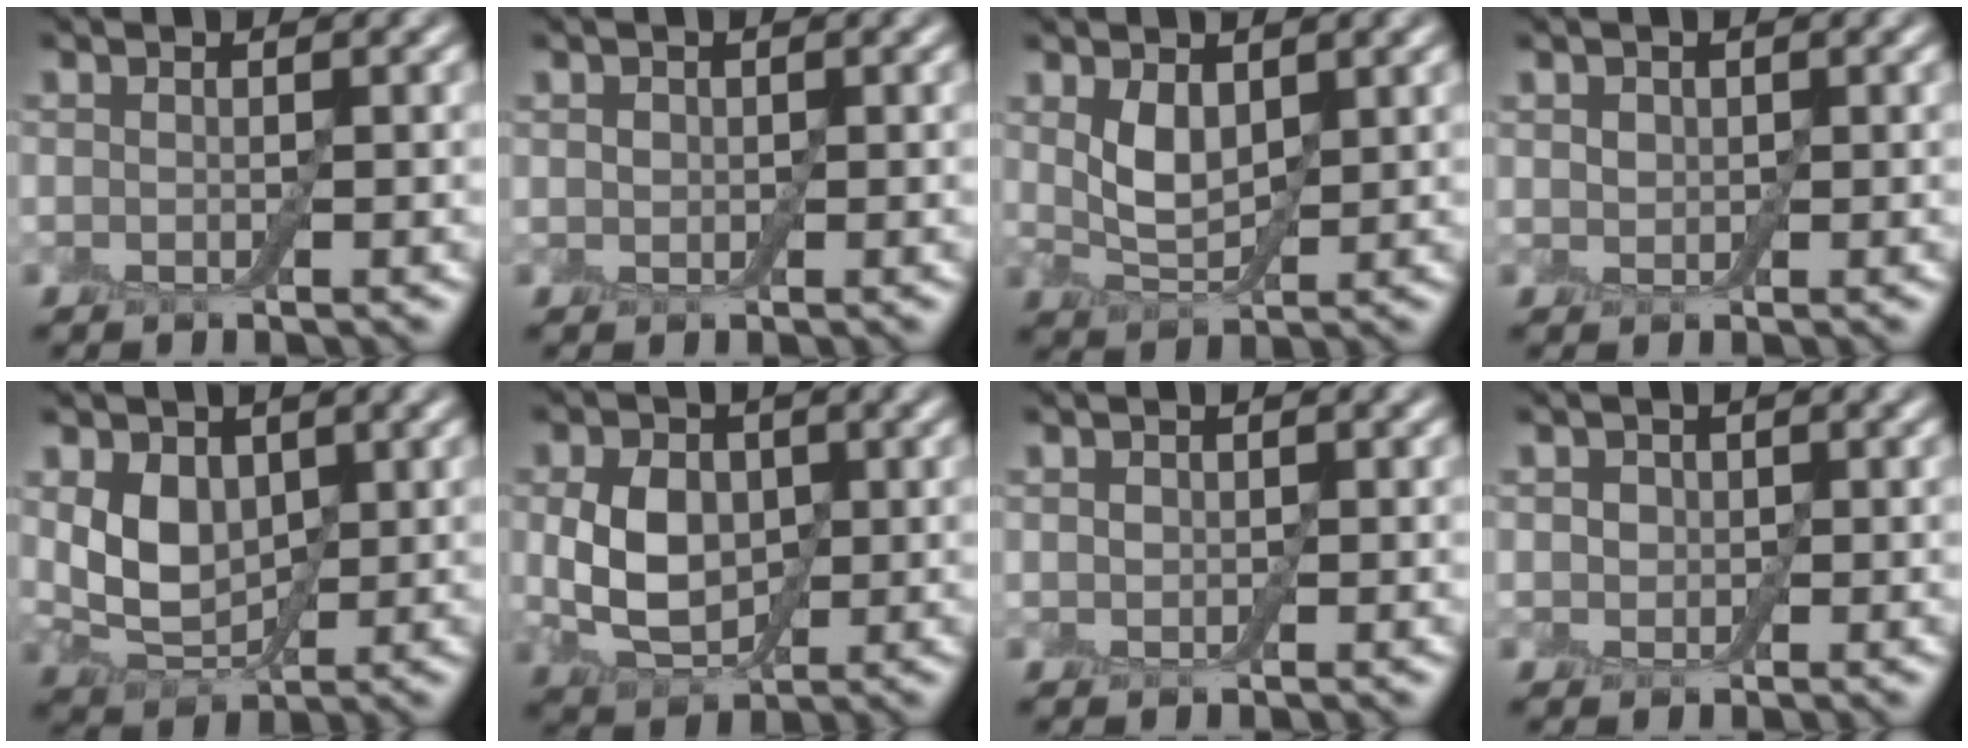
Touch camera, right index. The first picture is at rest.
{"total": 0.6, "force": [0.2, 0.5, 0.2], "torque": [-0.004, 0.003, 0.001]}
{"total": 3.0, "force": [1.2, 1.6, 2.2], "torque": [-0.052, -0.002, 0.029]}
{"total": 0.9, "force": [0.4, 0.7, 0.3], "torque": [-0.006, 0.002, 0.007]}
{"total": 4.2, "force": [1.1, 3.0, 2.8], "torque": [-0.059, -0.006, 0.024]}
{"total": 5.1, "force": [0.3, 3.7, 3.5], "torque": [-0.075, -0.001, 0.007]}
{"total": 0.6, "force": [0.2, 0.5, 0.2], "torque": [-0.004, 0.003, 0.002]}
{"total": 1.3, "force": [0.3, 1.2, 0.5], "torque": [-0.008, 0.007, -0.003]}